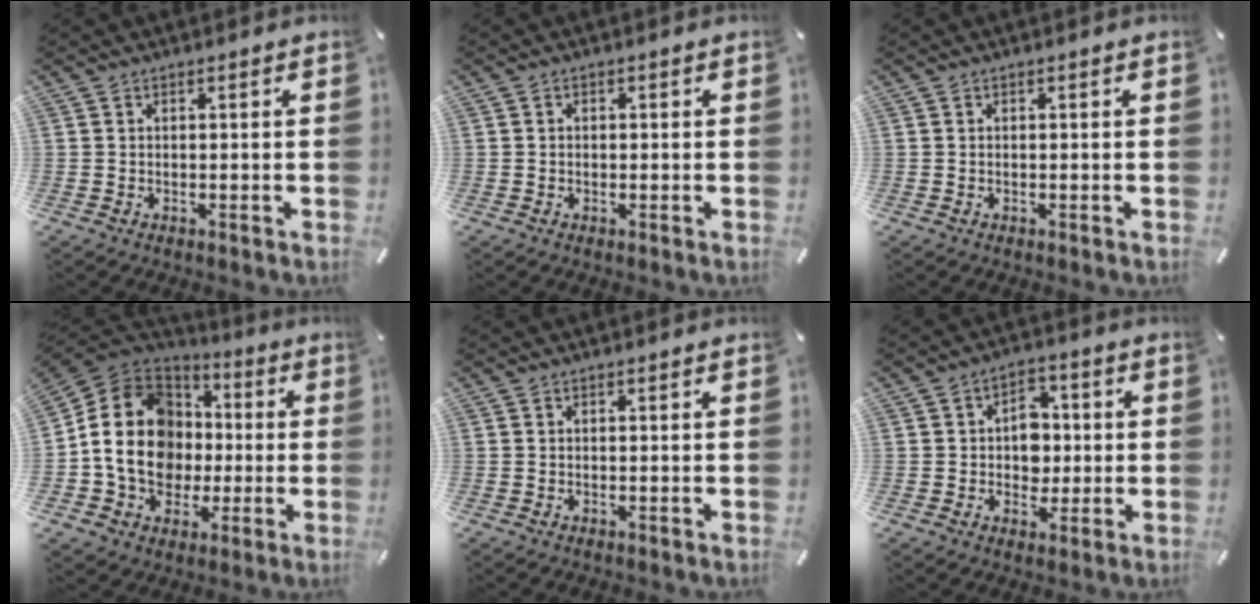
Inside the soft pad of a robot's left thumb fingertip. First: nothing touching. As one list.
[{"total": 0.8, "force": [-0.1, 0.7, 0.4], "torque": [-0.008, 0.005, -0.004]}, {"total": 0.0}, {"total": 18.0, "force": [-1.6, 15.3, 9.5], "torque": [-0.196, 0.014, -0.024]}, {"total": 0.0}, {"total": 7.6, "force": [0.0, 6.5, 4.0], "torque": [-0.045, 0.006, -0.004]}]